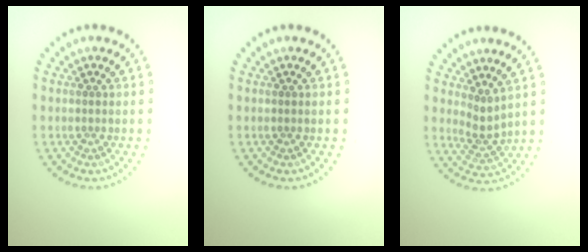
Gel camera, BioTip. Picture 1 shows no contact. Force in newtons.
{"total": 0.0}
{"total": 2.1, "press": 1.3, "slide": 1.6}